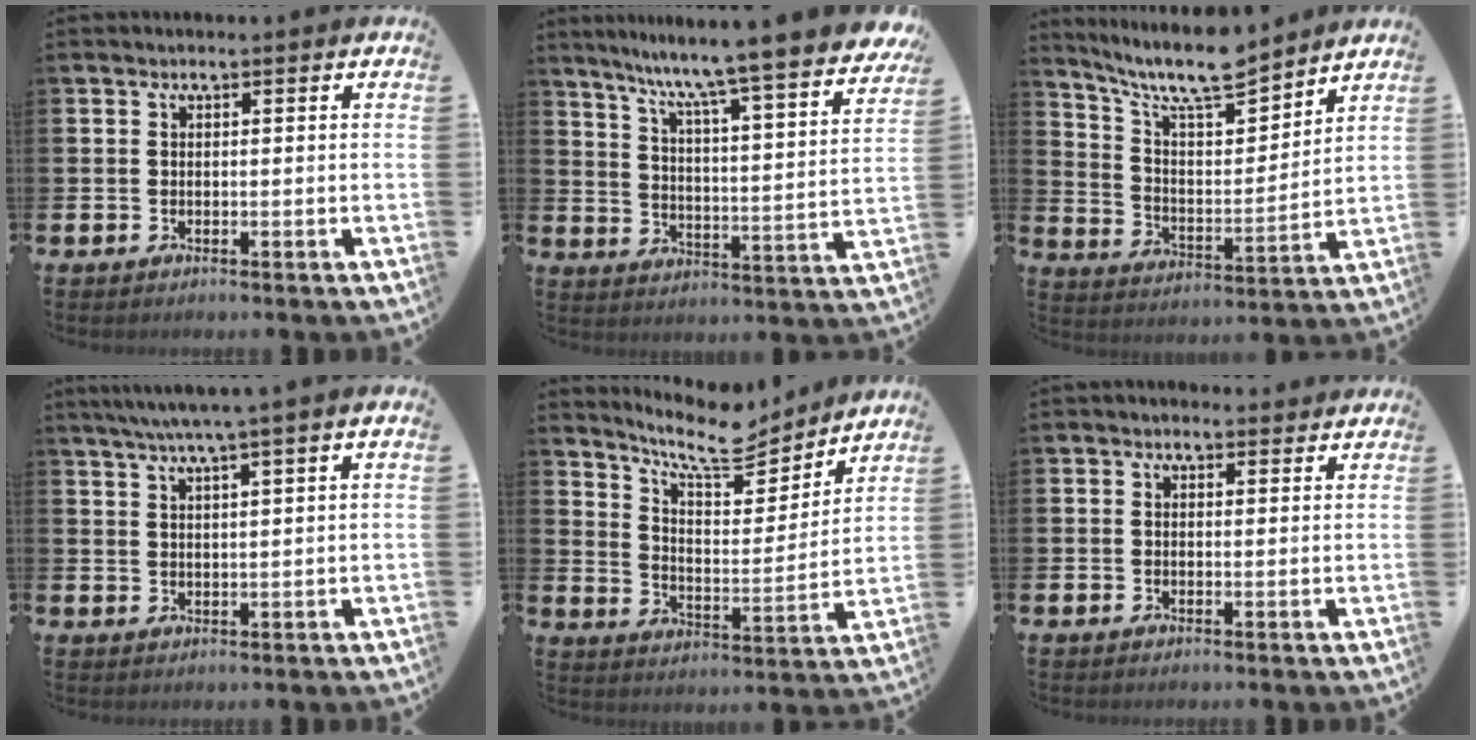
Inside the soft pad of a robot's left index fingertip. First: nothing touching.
{"total": 7.6, "force": [6.8, -0.5, 3.3], "torque": [-0.076, -0.047, 0.112]}
{"total": 9.7, "force": [8.8, 1.5, 3.6], "torque": [-0.091, -0.061, 0.153]}
{"total": 3.9, "force": [3.2, -0.9, 2.0], "torque": [-0.051, -0.003, 0.058]}
{"total": 9.1, "force": [8.2, 2.2, 3.4], "torque": [-0.080, -0.060, 0.139]}
{"total": 1.0, "force": [0.8, 0.6, 0.2], "torque": [0.004, 0.004, 0.011]}